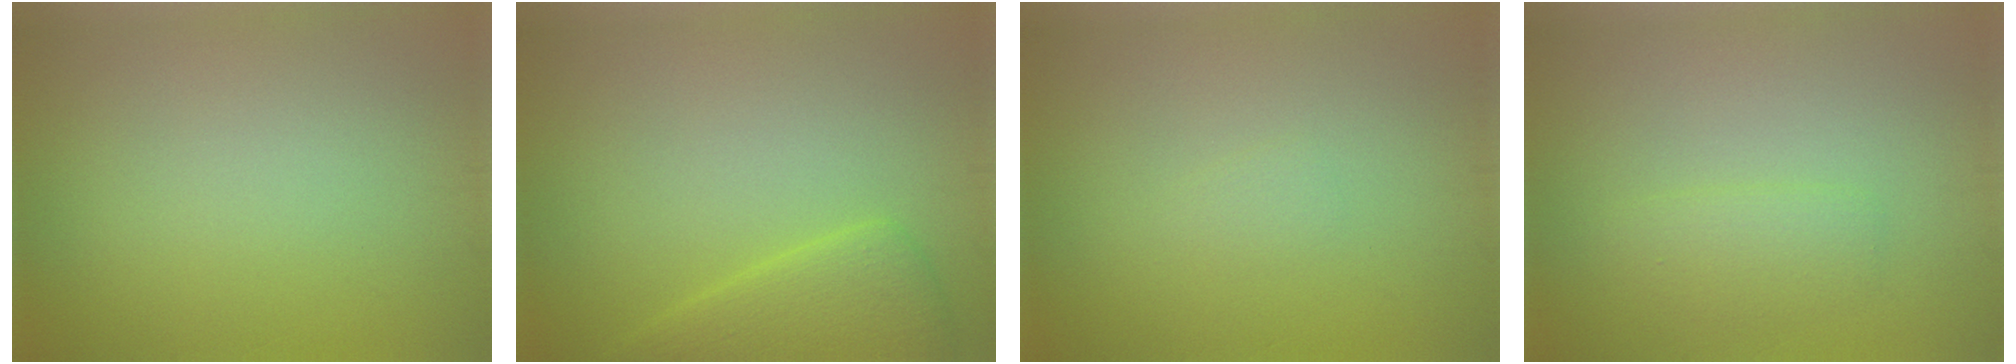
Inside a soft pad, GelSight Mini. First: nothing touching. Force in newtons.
{"total": 3.5, "press": 3.5, "slide": 0.3}
{"total": 0.6, "press": 0.6, "slide": 0.1}
{"total": 1.7, "press": 1.7, "slide": 0.0}